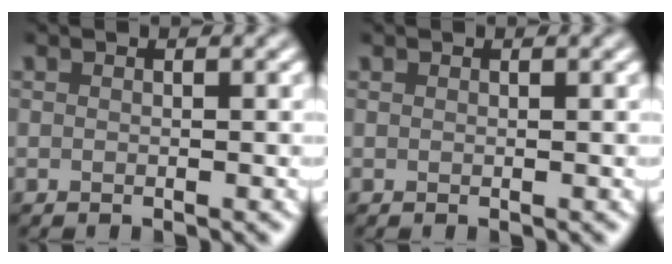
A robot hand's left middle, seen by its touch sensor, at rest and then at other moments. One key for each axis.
{"total": 0.0}